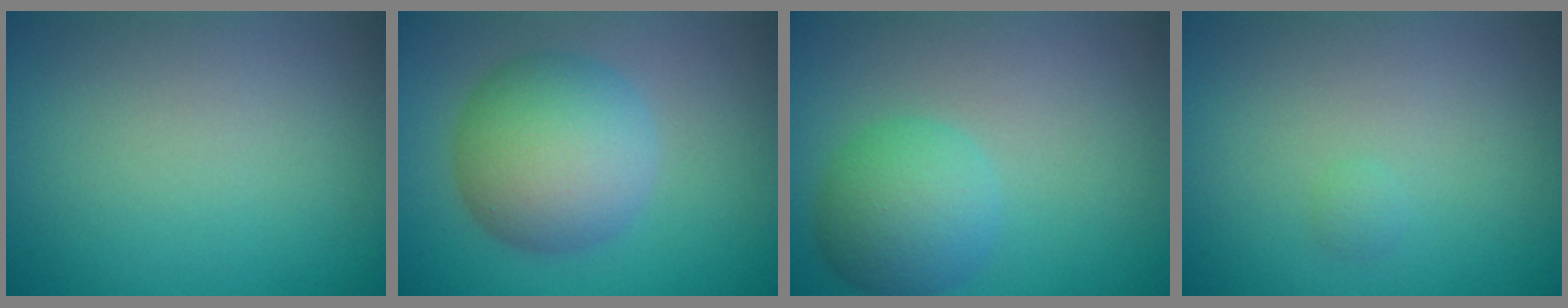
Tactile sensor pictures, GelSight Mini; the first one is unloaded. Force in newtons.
{"total": 7.2, "press": 7.2, "slide": 0.2}
{"total": 4.5, "press": 4.5, "slide": 0.2}
{"total": 0.5, "press": 0.5, "slide": 0.0}